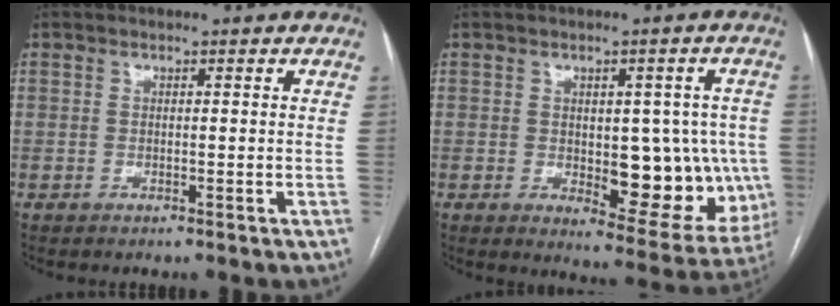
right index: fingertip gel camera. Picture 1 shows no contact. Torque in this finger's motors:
{"motor_torque": [1.01, 0.06, 0.22, 0.04]}